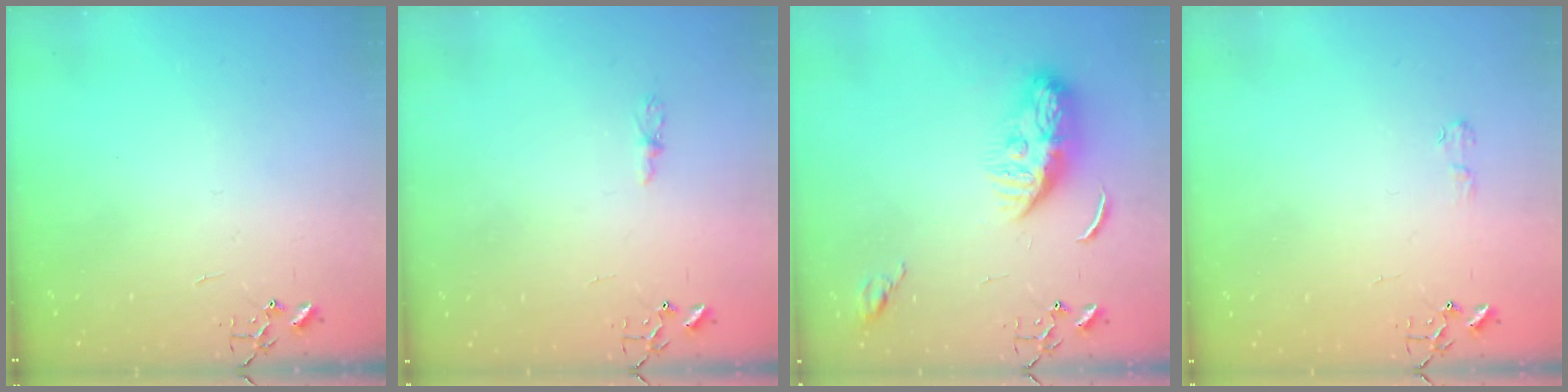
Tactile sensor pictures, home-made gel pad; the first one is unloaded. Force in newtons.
{"total": 4.4, "press": 4.3, "slide": 0.5}
{"total": 10.3, "press": 10.2, "slide": 0.9}
{"total": 4.2, "press": 4.2, "slide": 0.5}